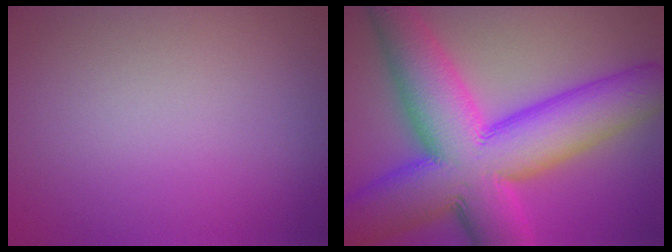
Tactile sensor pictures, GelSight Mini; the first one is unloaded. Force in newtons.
{"total": 16.0, "press": 16.0, "slide": 0.4}